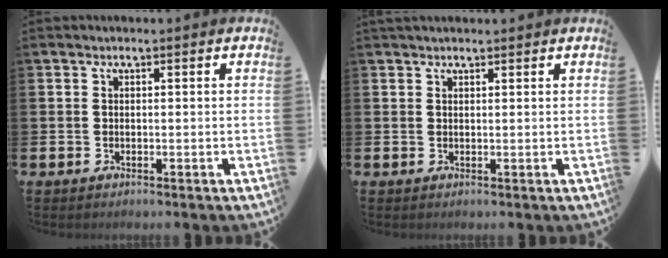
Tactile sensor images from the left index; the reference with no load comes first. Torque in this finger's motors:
{"motor_torque": [-0.20, -1.00, 0.54, 0.13]}